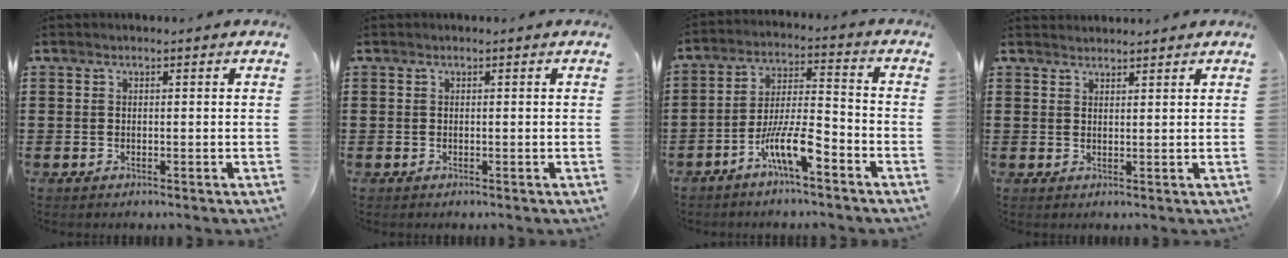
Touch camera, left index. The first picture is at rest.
{"total": 0.0}
{"total": 9.4, "force": [-5.8, 2.0, 7.1], "torque": [-0.153, 0.000, -0.113]}
{"total": 1.5, "force": [1.5, 0.2, 0.0], "torque": [-0.004, 0.002, 0.030]}